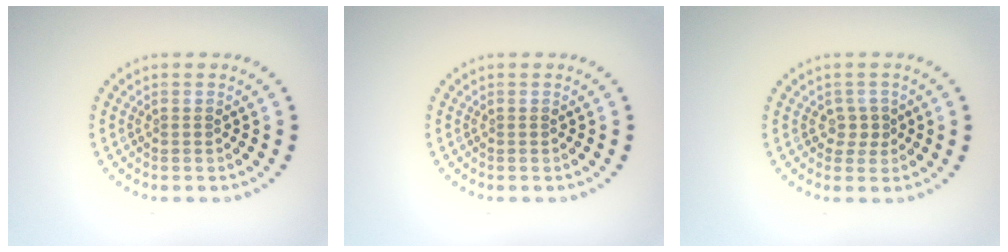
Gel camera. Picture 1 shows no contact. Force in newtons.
{"total": 0.0}
{"total": 1.5, "press": 1.2, "slide": 0.9}